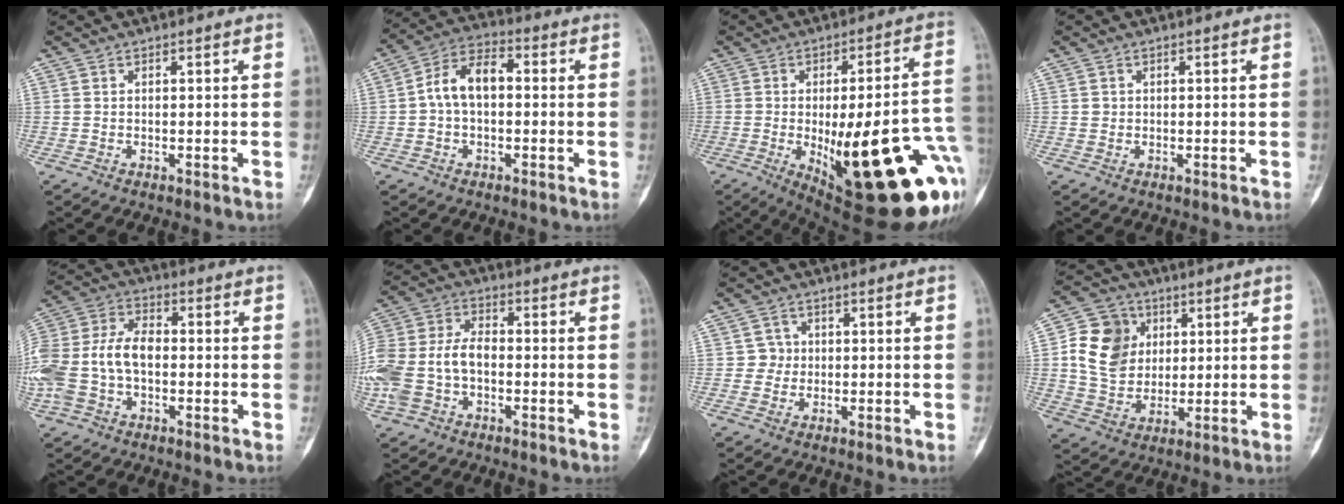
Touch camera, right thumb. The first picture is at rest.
{"total": 8.8, "force": [0.0, 5.4, 6.9], "torque": [-0.120, 0.030, -0.011]}
{"total": 32.1, "force": [-7.1, 9.8, 29.7], "torque": [-0.324, 0.005, -0.077]}
{"total": 0.7, "force": [0.1, 0.6, 0.1], "torque": [0.002, 0.002, 0.002]}
{"total": 15.3, "force": [-2.2, 9.8, 11.5], "torque": [-0.262, 0.034, -0.043]}
{"total": 14.1, "force": [-3.0, 9.3, 10.2], "torque": [-0.235, 0.032, -0.060]}
{"total": 2.5, "force": [0.1, 2.5, 0.1], "torque": [0.019, 0.007, -0.006]}
{"total": 12.7, "force": [2.8, 10.4, 6.8], "torque": [-0.096, 0.000, 0.053]}